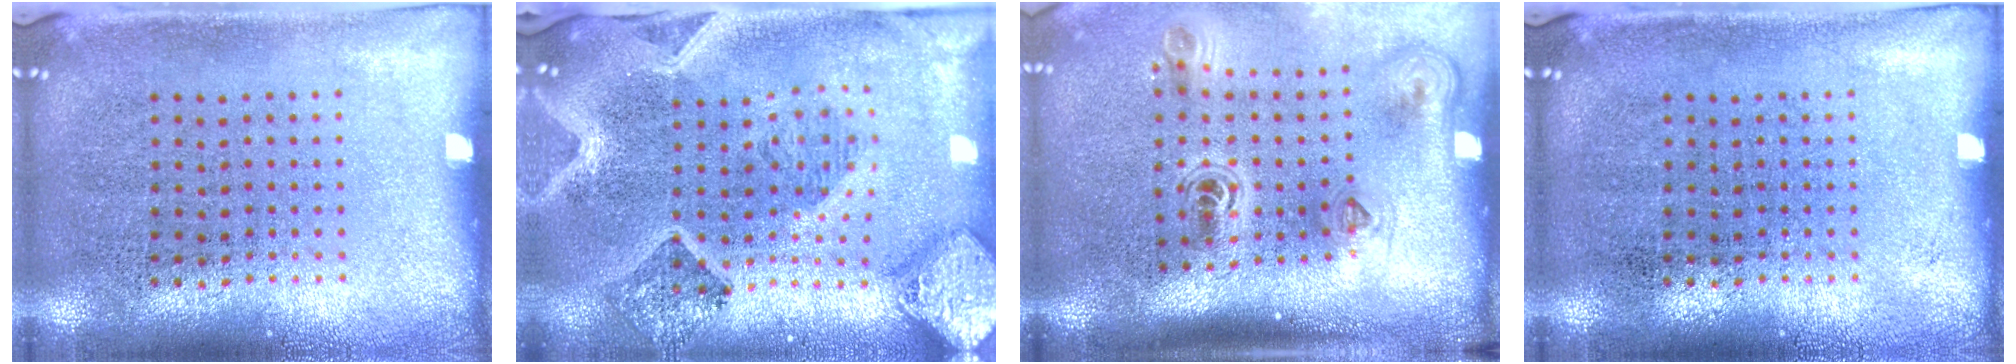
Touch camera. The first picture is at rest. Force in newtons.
{"total": 2.6, "press": 2.4, "slide": 1.1}
{"total": 2.3, "press": 1.5, "slide": 1.7}
{"total": 0.0}